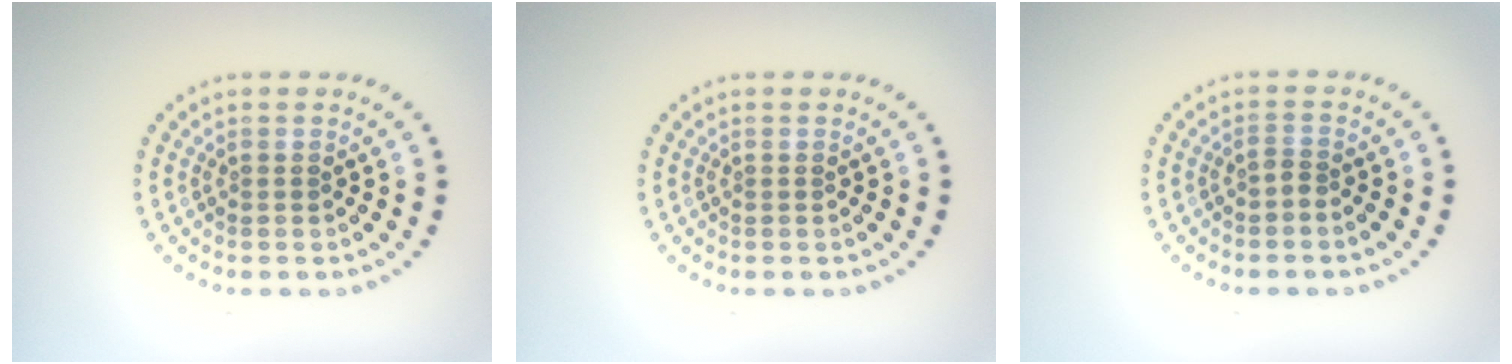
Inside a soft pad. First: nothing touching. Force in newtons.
{"total": 0.0}
{"total": 0.7, "press": 0.5, "slide": 0.6}